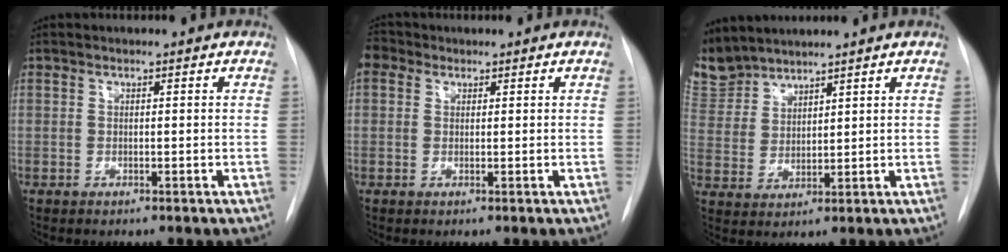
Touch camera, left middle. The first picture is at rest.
{"total": 3.2, "force": [1.6, 2.5, 1.1], "torque": [-0.026, 0.019, 0.029]}
{"total": 7.7, "force": [7.3, 2.3, 0.3], "torque": [-0.014, 0.009, 0.161]}